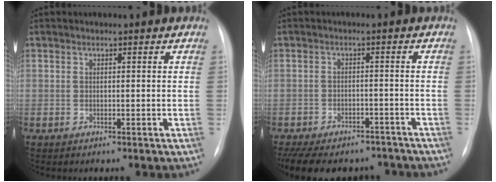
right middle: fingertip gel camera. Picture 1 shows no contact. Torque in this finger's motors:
{"motor_torque": [1.10, -1.04, 0.44, 0.06]}